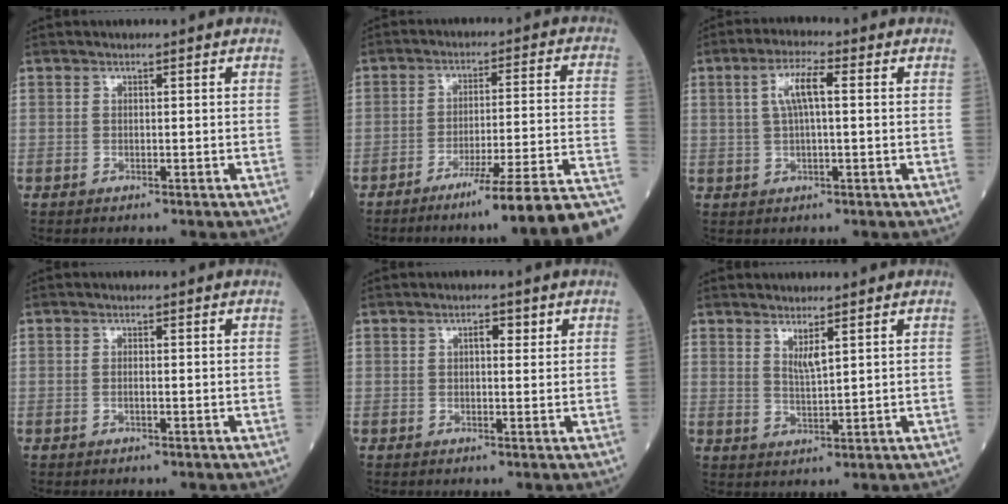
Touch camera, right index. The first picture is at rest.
{"total": 16.9, "force": [-12.7, -1.7, 10.9], "torque": [-0.091, 0.009, -0.186]}
{"total": 5.3, "force": [1.2, 1.0, 5.1], "torque": [-0.104, 0.015, 0.025]}
{"total": 0.7, "force": [-0.2, 0.1, 0.7], "torque": [-0.015, 0.000, -0.003]}
{"total": 1.9, "force": [0.8, 0.9, 1.5], "torque": [-0.023, 0.003, 0.010]}
{"total": 2.8, "force": [1.7, 0.1, 2.2], "torque": [-0.046, -0.011, 0.036]}